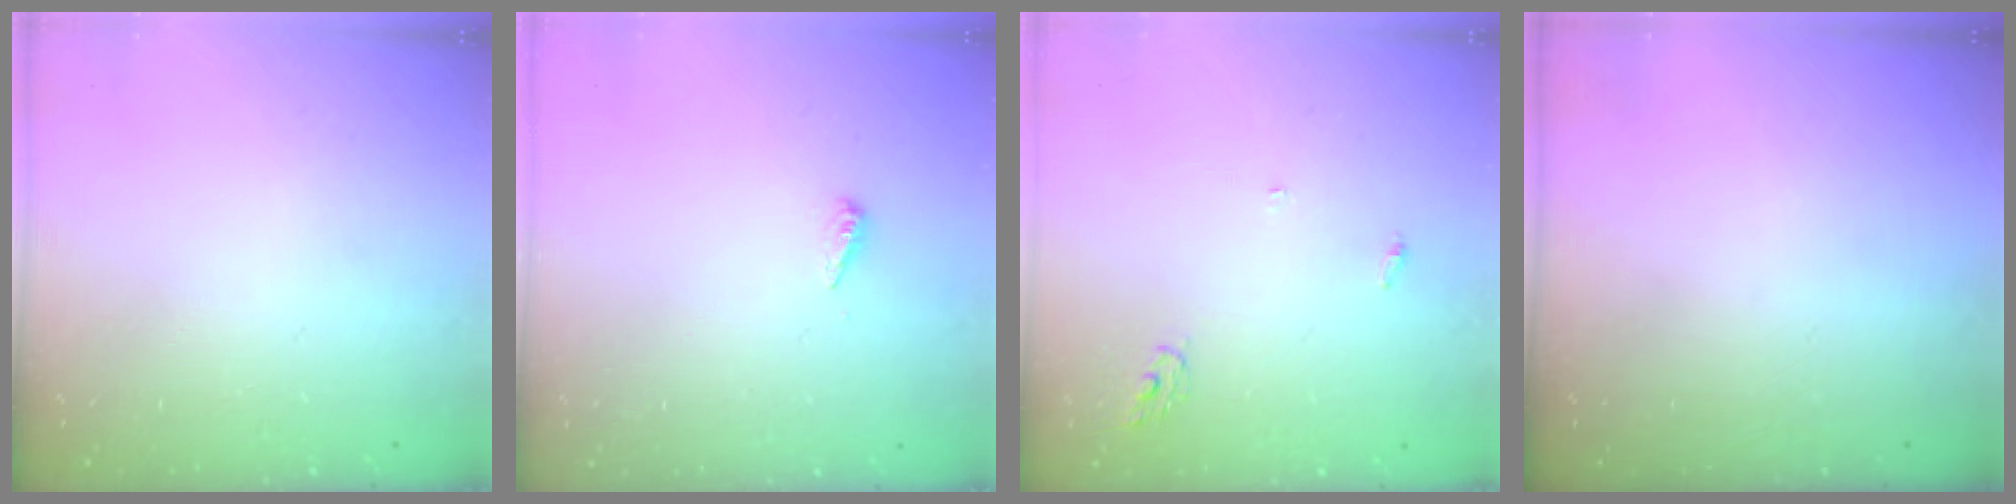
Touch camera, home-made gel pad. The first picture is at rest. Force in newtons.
{"total": 2.9, "press": 2.9, "slide": 0.3}
{"total": 4.0, "press": 4.0, "slide": 0.3}
{"total": 0.0}